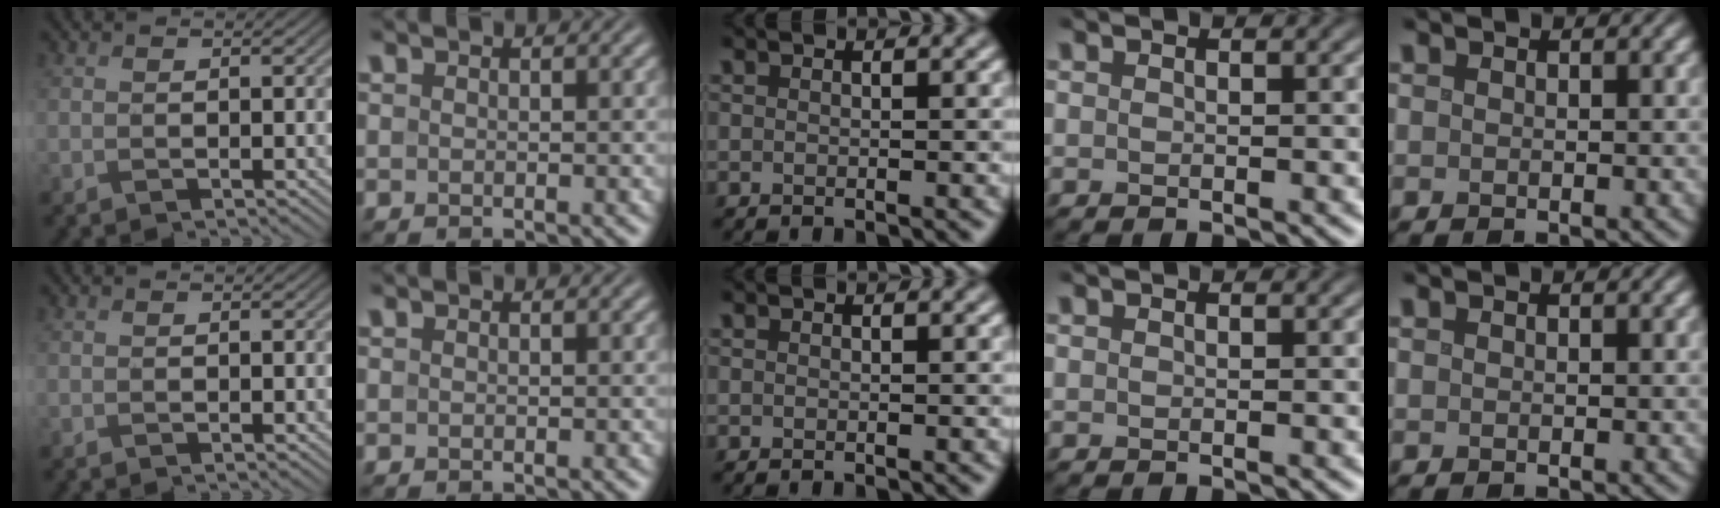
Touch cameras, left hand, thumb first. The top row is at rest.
{}